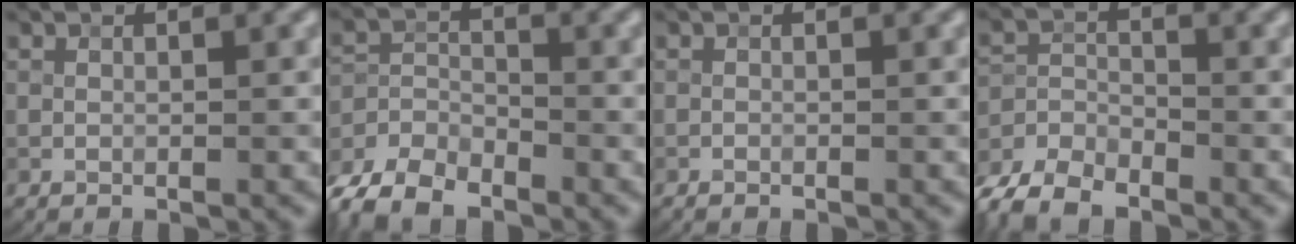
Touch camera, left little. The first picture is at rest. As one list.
[{"total": 6.3, "force": [-5.2, 2.6, 2.2], "torque": [-0.037, -0.020, -0.107]}, {"total": 0.0}, {"total": 5.4, "force": [-4.6, 2.1, 2.0], "torque": [-0.031, -0.015, -0.097]}]